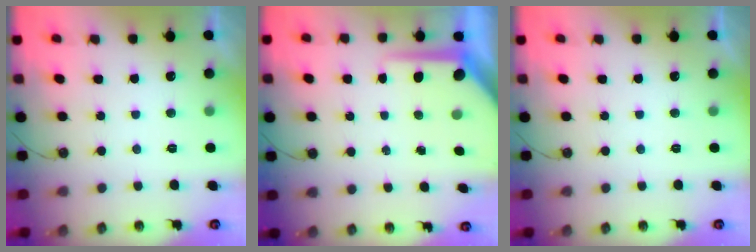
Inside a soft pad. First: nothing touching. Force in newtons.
{"total": 8.7, "press": 8.6, "slide": 0.9}
{"total": 0.0}